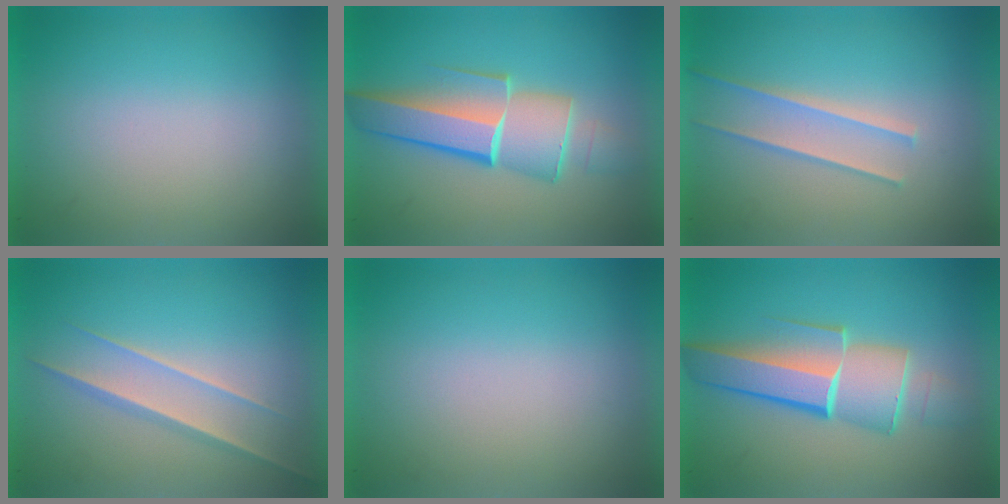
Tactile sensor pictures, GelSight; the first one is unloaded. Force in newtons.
{"total": 6.0}
{"total": 1.5}
{"total": 1.5}
{"total": 0.0}
{"total": 6.0}